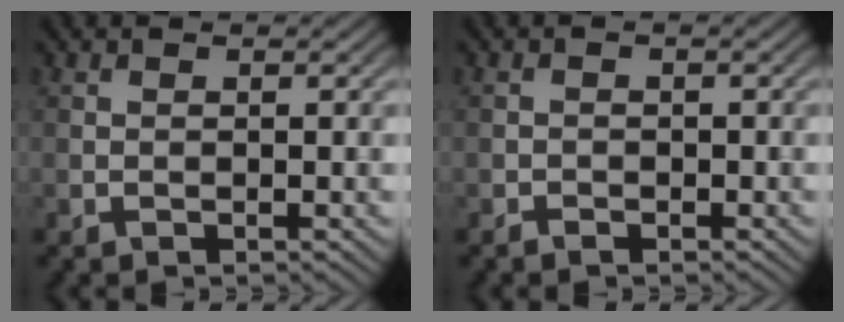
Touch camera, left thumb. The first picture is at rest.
{"total": 1.2, "force": [-0.8, 0.8, 0.2], "torque": [0.001, -0.002, -0.019]}